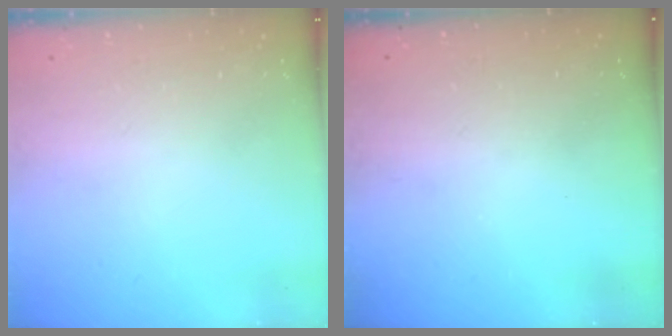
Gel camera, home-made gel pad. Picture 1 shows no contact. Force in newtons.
{"total": 3.0, "press": 3.0, "slide": 0.1}